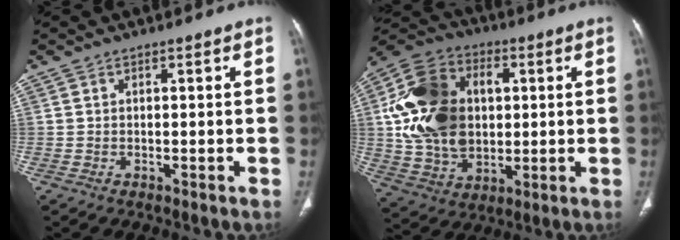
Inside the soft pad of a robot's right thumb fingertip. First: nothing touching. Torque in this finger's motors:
{"motor_torque": [2.54, 2.47, 1.98, 0.21, 0.27]}